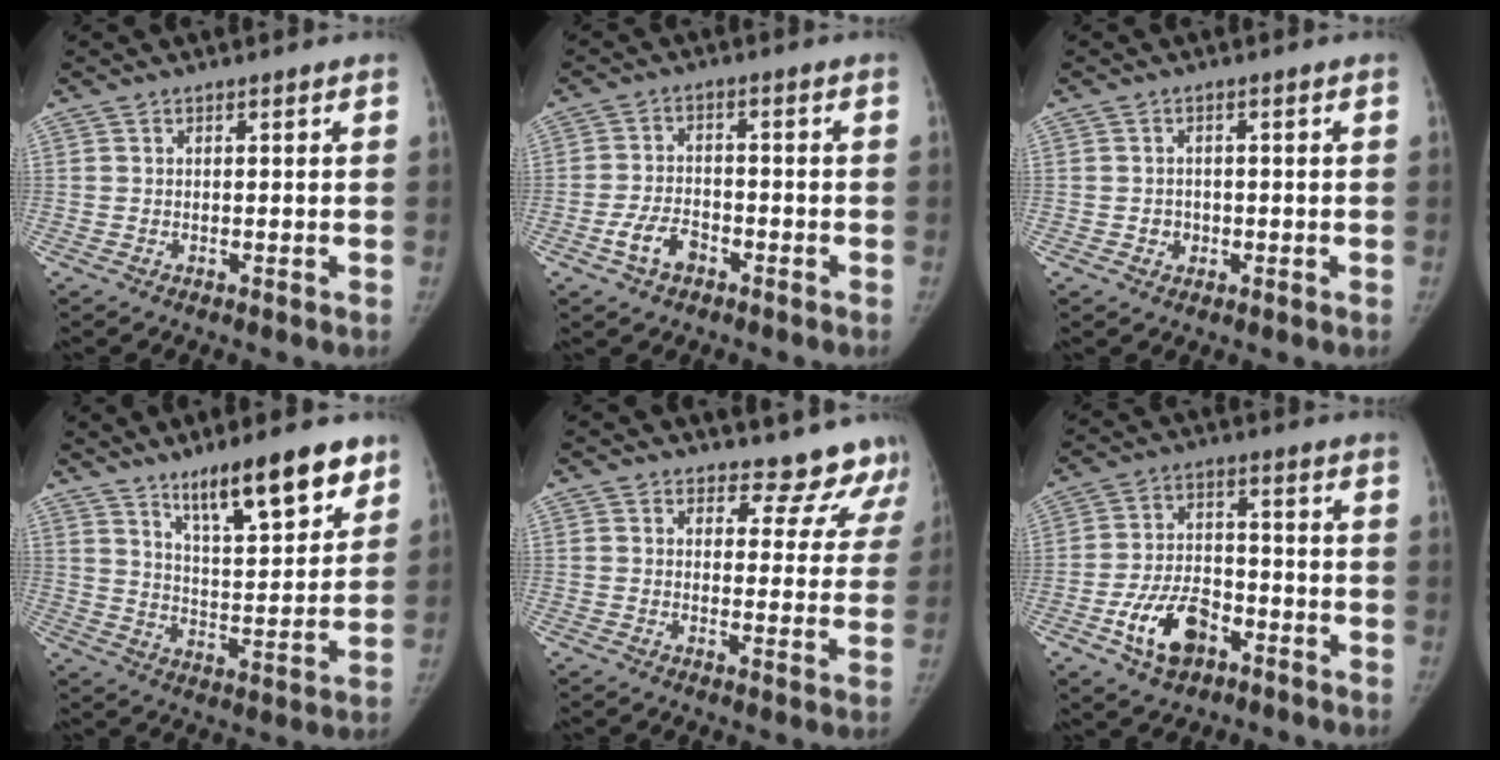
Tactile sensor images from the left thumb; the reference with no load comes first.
{"total": 5.6, "force": [-3.2, 3.4, 3.1], "torque": [-0.057, 0.024, -0.058]}
{"total": 2.2, "force": [-0.8, 2.0, 0.5], "torque": [0.007, 0.006, -0.010]}
{"total": 15.9, "force": [10.7, 4.2, 11.0], "torque": [-0.136, -0.062, 0.177]}
{"total": 11.4, "force": [10.4, 4.6, 0.7], "torque": [0.049, -0.072, 0.097]}
{"total": 11.2, "force": [-5.6, 6.8, 6.9], "torque": [-0.109, 0.029, -0.096]}